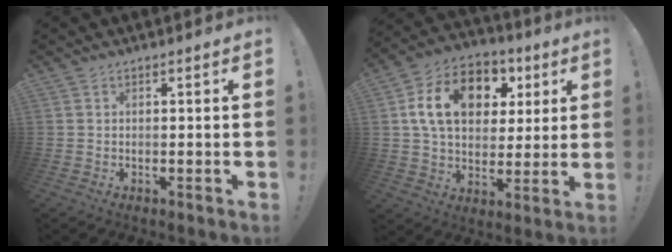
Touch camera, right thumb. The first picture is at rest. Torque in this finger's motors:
{"motor_torque": [0.90, 0.97, 1.18, 0.31, 0.20]}